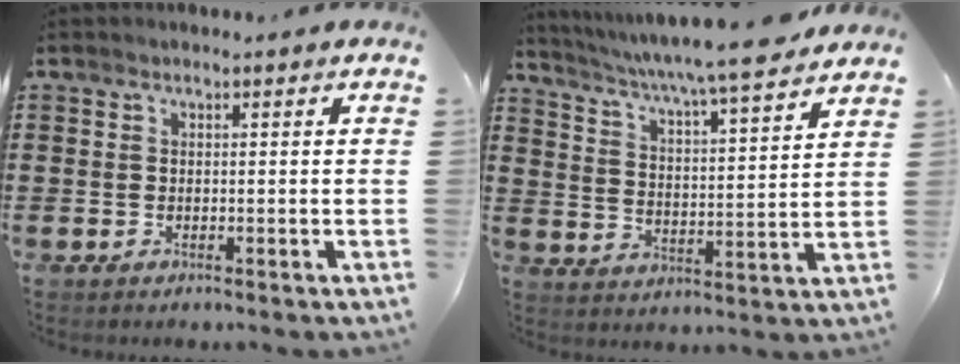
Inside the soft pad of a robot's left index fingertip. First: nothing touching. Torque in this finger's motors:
{"motor_torque": [1.08, -1.06, 0.99, 0.21]}